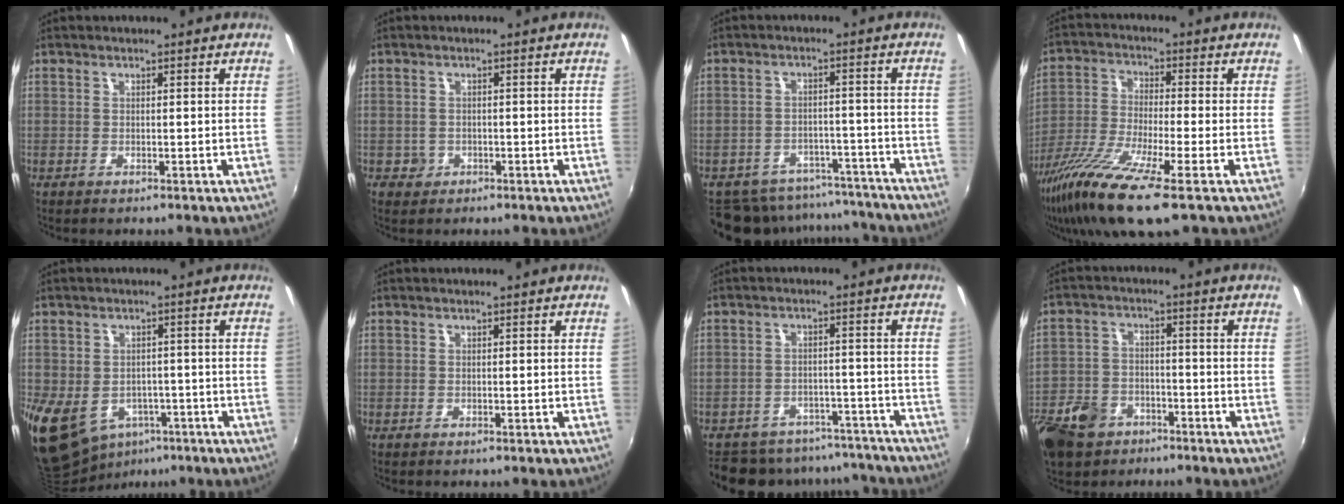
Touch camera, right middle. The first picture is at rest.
{"total": 2.0, "force": [-0.6, 1.9, 0.3], "torque": [-0.007, -0.001, -0.006]}
{"total": 13.2, "force": [-11.6, 5.7, 2.6], "torque": [-0.059, 0.024, -0.145]}
{"total": 13.5, "force": [-7.7, 1.3, 11.0], "torque": [-0.233, -0.041, -0.151]}
{"total": 13.1, "force": [-5.1, 10.0, 6.9], "torque": [-0.165, -0.022, -0.061]}
{"total": 0.0}
{"total": 15.0, "force": [-13.2, 6.2, 3.6], "torque": [-0.079, 0.025, -0.163]}
{"total": 12.9, "force": [-7.7, 8.5, 5.9], "torque": [-0.165, -0.002, -0.132]}